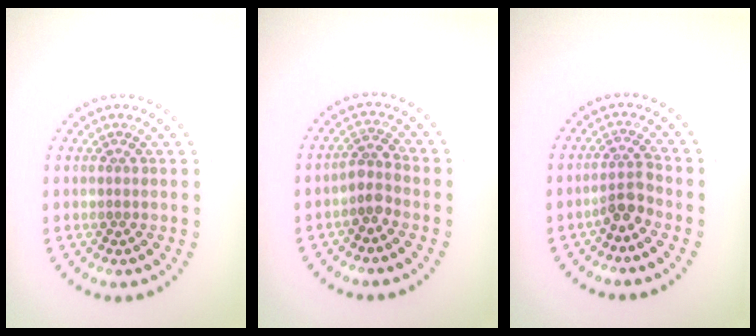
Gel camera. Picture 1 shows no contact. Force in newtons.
{"total": 2.0, "press": 1.5, "slide": 1.3}
{"total": 2.4, "press": 1.8, "slide": 1.5}